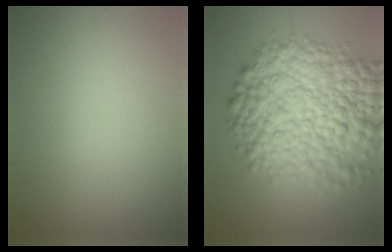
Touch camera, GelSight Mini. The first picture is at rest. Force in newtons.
{"total": 11.4, "press": 11.4, "slide": 0.3}